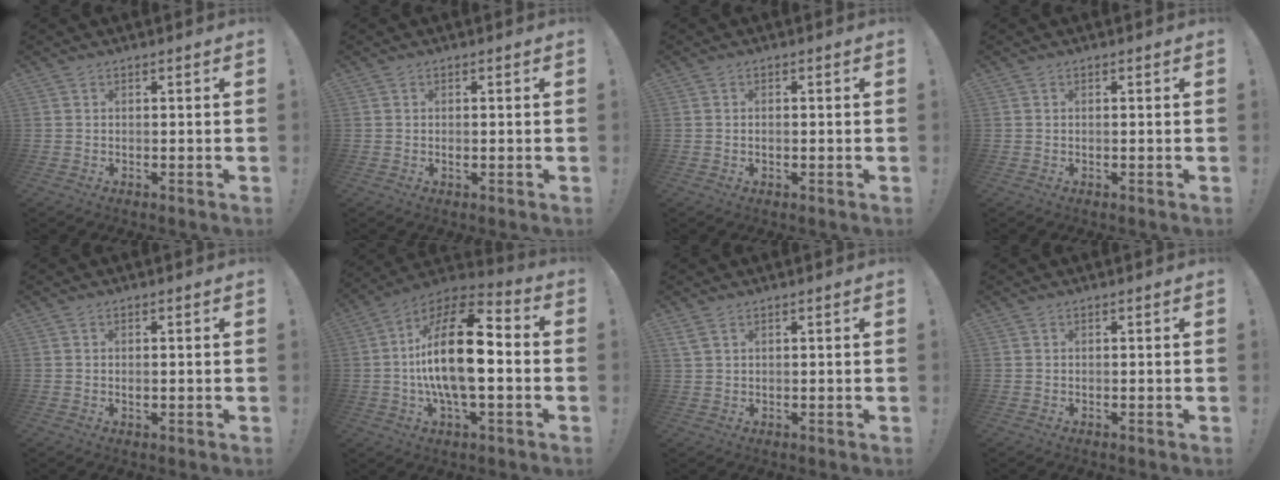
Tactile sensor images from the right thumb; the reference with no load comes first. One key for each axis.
{"total": 0.8, "fx": -0.2, "fy": 0.2, "fz": 0.8, "tx": -0.014, "ty": -0.001, "tz": -0.004}
{"total": 0.9, "fx": -0.4, "fy": 0.4, "fz": 0.7, "tx": -0.019, "ty": 0.004, "tz": -0.007}
{"total": 0.0}
{"total": 0.9, "fx": -0.2, "fy": 0.4, "fz": 0.8, "tx": -0.015, "ty": 0.001, "tz": -0.004}
{"total": 20.6, "fx": -1.0, "fy": 8.0, "fz": 19.0, "tx": -0.350, "ty": 0.008, "tz": -0.022}
{"total": 2.6, "fx": 1.5, "fy": 1.1, "fz": 1.8, "tx": -0.046, "ty": 0.003, "tz": 0.030}
{"total": 0.0}